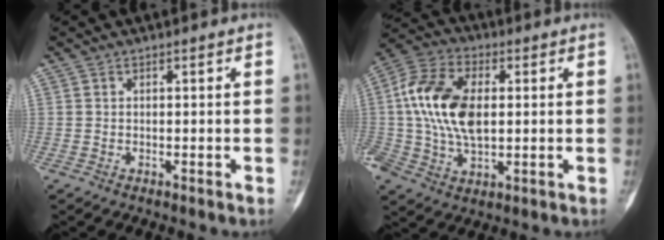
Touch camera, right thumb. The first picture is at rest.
{"total": 15.4, "force": [1.2, 9.0, 12.4], "torque": [-0.248, 0.014, 0.019]}